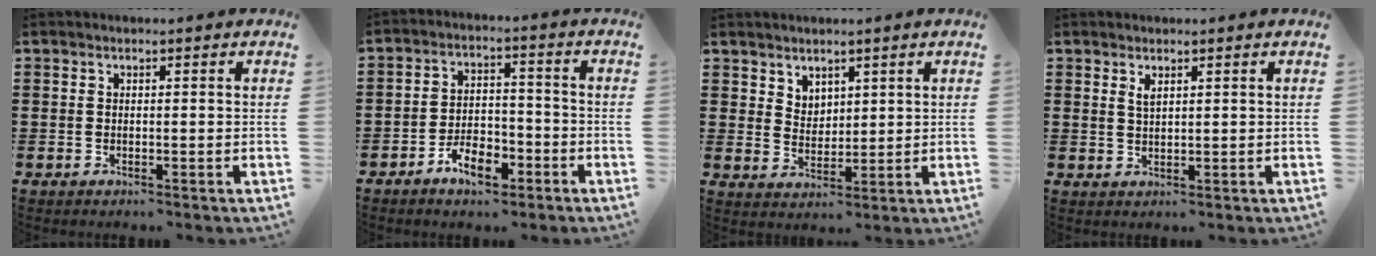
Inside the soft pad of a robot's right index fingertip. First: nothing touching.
{"total": 6.0, "force": [-3.9, 2.8, 3.7], "torque": [-0.066, 0.013, -0.071]}
{"total": 3.5, "force": [2.8, 2.0, 0.1], "torque": [-0.012, 0.001, 0.055]}
{"total": 1.6, "force": [1.0, 0.5, 1.1], "torque": [-0.023, 0.002, 0.018]}